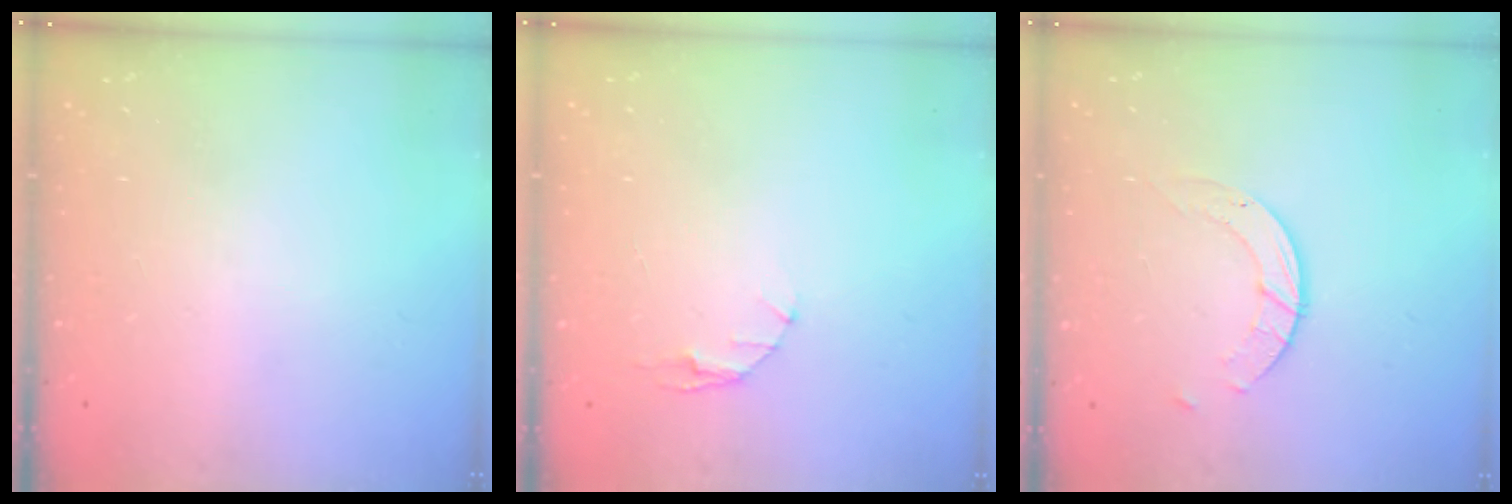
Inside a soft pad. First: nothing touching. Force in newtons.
{"total": 2.9, "press": 2.9, "slide": 0.4}
{"total": 4.5, "press": 4.5, "slide": 0.3}